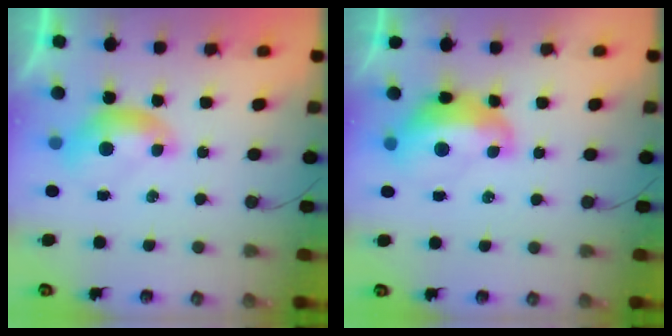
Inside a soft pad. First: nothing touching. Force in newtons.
{"total": 4.9, "press": 4.8, "slide": 1.0}